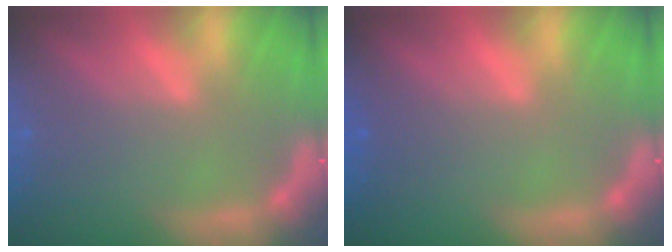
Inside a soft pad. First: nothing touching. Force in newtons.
{"total": 0.9}